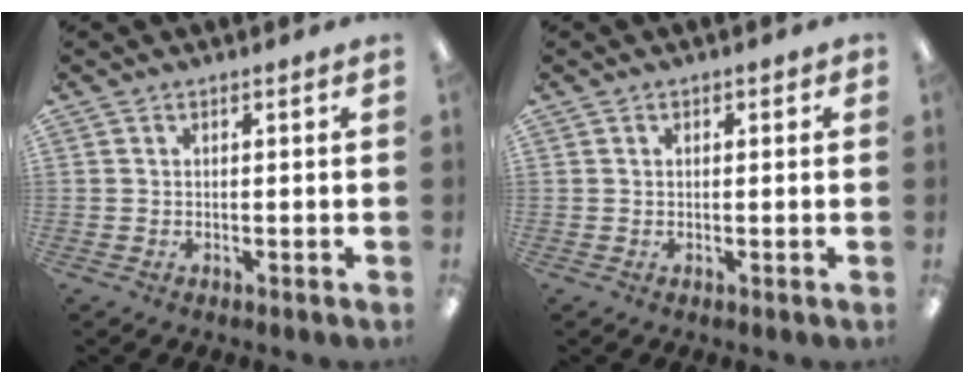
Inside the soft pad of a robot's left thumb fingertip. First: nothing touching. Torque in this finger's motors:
{"motor_torque": [-0.13, -0.08, -0.19, -0.29, 0.02]}